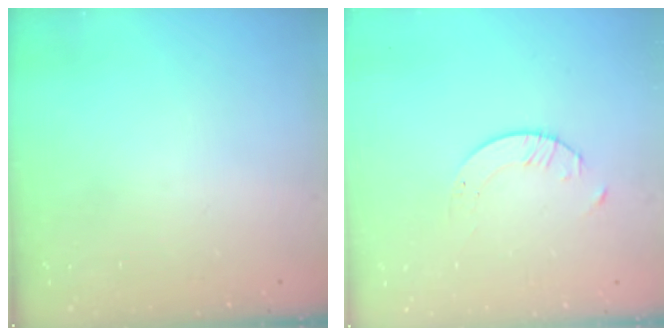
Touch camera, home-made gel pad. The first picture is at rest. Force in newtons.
{"total": 1.7, "press": 1.7, "slide": 0.2}